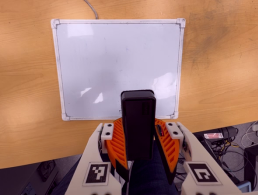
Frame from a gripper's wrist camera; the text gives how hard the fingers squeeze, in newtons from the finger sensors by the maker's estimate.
{"total": 7.3, "left": 8.0, "right": 6.5}